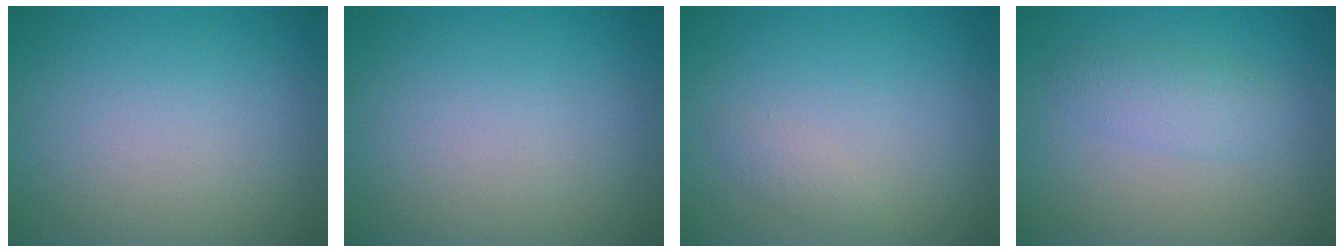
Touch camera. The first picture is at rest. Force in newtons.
{"total": 0.0}
{"total": 0.9, "press": 0.9, "slide": 0.1}
{"total": 2.2, "press": 2.2, "slide": 0.1}